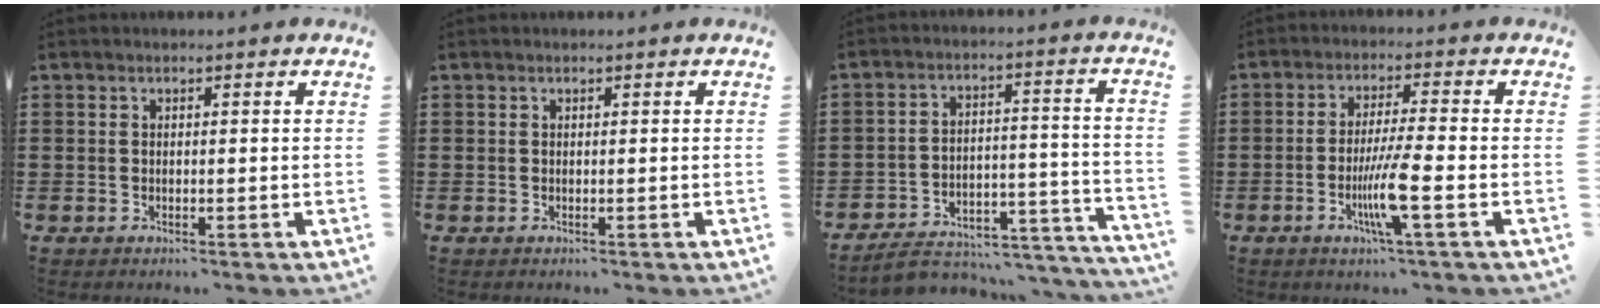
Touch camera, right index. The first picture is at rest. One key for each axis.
{"total": 0.0}
{"total": 5.9, "fx": -5.5, "fy": 1.4, "fz": 1.6, "tx": -0.023, "ty": 0.013, "tz": -0.105}
{"total": 7.5, "fx": -2.5, "fy": 0.1, "fz": 7.0, "tx": -0.136, "ty": -0.018, "tz": -0.049}